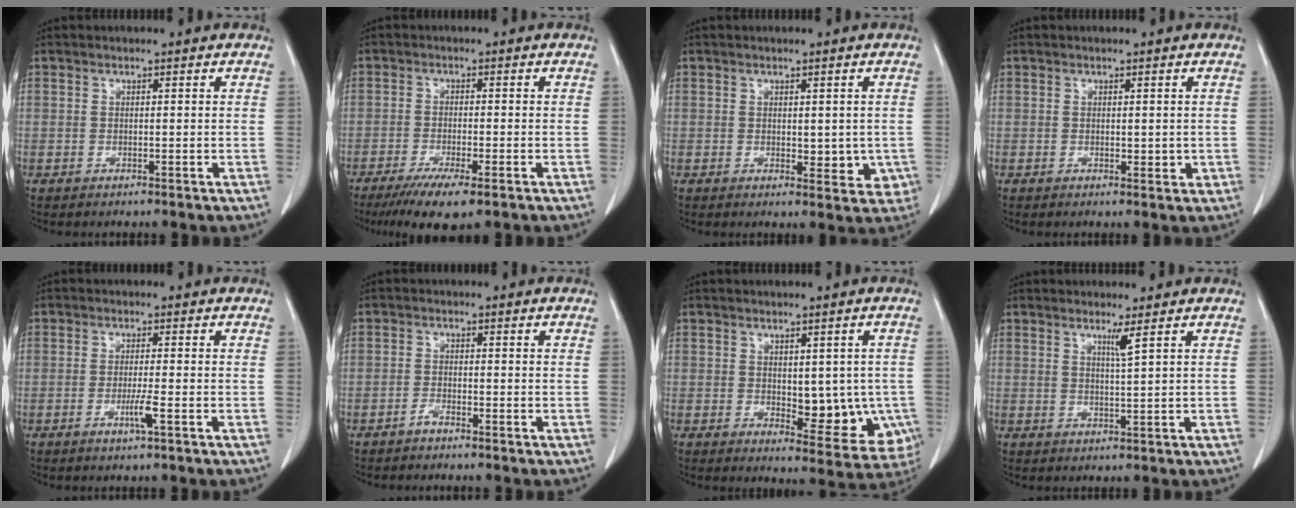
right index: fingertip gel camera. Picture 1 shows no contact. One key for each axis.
{"total": 7.4, "fx": -4.9, "fy": 0.8, "fz": 5.5, "tx": -0.090, "ty": -0.018, "tz": -0.076}
{"total": 4.5, "fx": -0.6, "fy": 2.5, "fz": 3.6, "tx": -0.025, "ty": -0.005, "tz": -0.001}
{"total": 1.2, "fx": -0.1, "fy": 0.5, "fz": 1.0, "tx": -0.012, "ty": -0.003, "tz": 0.001}
{"total": 2.7, "fx": -1.1, "fy": -0.4, "fz": 2.4, "tx": -0.049, "ty": -0.006, "tz": -0.021}
{"total": 1.3, "fx": -1.2, "fy": 0.1, "fz": 0.5, "tx": -0.012, "ty": 0.001, "tz": -0.022}
{"total": 9.8, "fx": -1.2, "fy": 4.8, "fz": 8.4, "tx": -0.084, "ty": -0.007, "tz": -0.001}
{"total": 2.0, "fx": 1.2, "fy": -0.7, "fz": 1.4, "tx": -0.030, "ty": -0.014, "tz": 0.026}